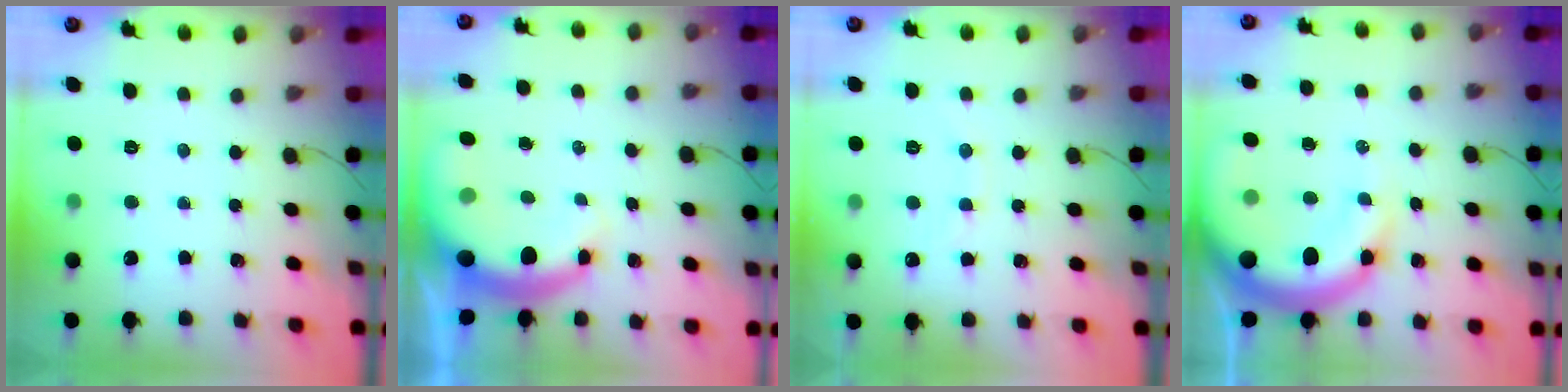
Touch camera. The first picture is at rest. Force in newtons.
{"total": 8.9, "press": 8.7, "slide": 1.8}
{"total": 6.2, "press": 6.1, "slide": 1.0}
{"total": 14.1, "press": 13.7, "slide": 3.0}